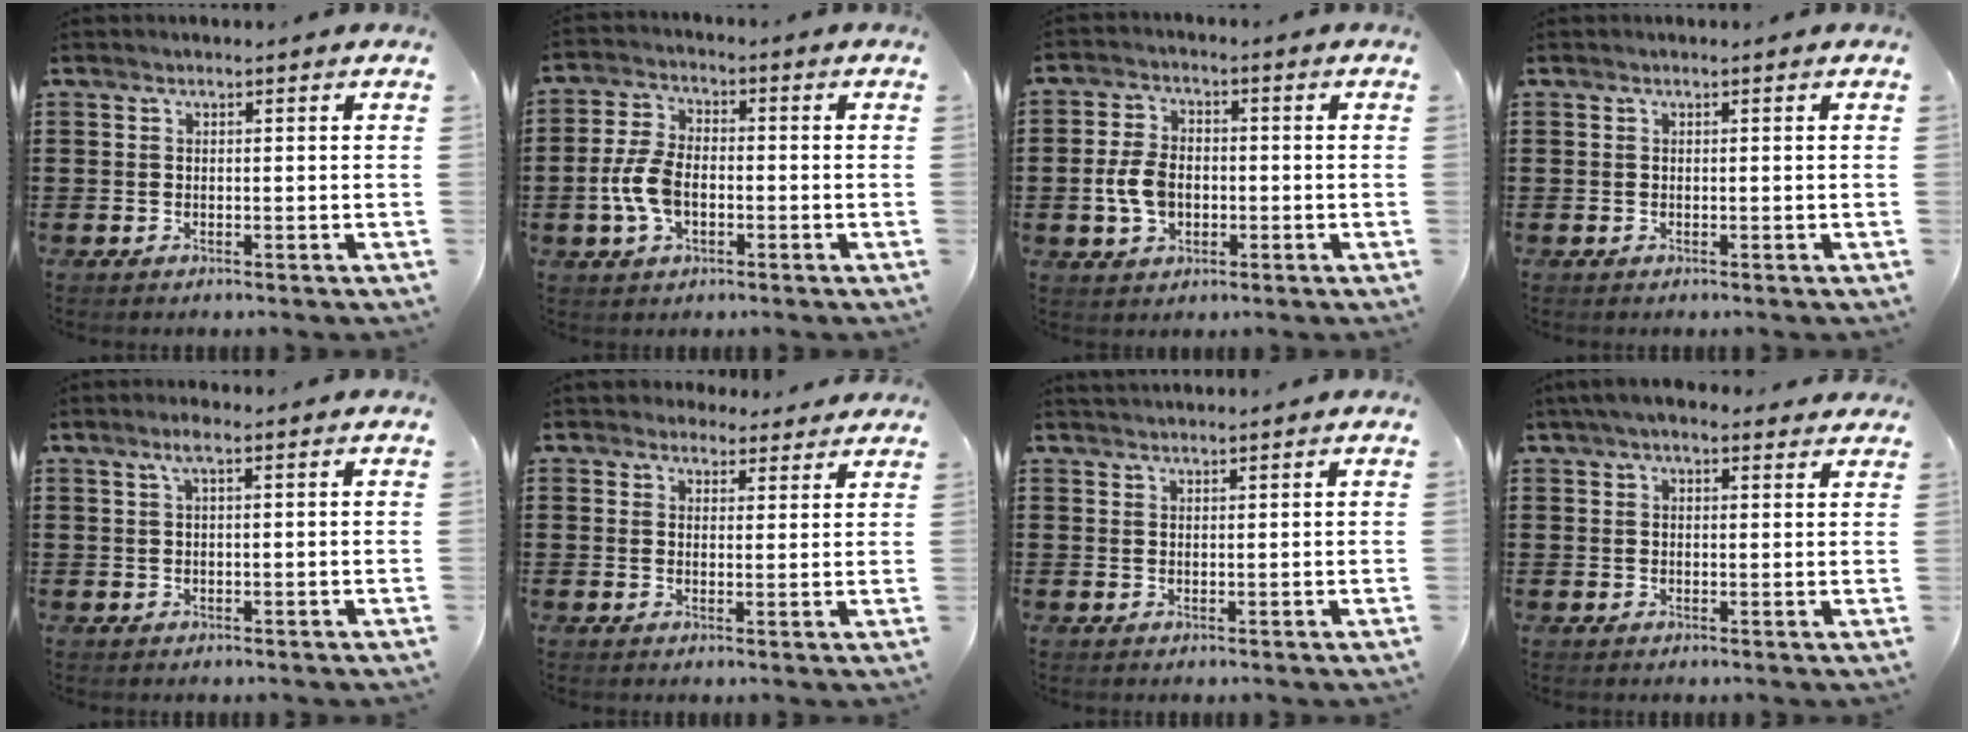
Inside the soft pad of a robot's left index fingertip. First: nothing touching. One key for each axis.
{"total": 6.9, "fx": -1.5, "fy": 3.9, "fz": 5.5, "tx": -0.136, "ty": -0.002, "tz": -0.035}
{"total": 5.9, "fx": -0.9, "fy": 4.0, "fz": 4.3, "tx": -0.110, "ty": 0.001, "tz": -0.022}
{"total": 0.0}
{"total": 2.2, "fx": 0.9, "fy": 0.3, "fz": 2.0, "tx": -0.042, "ty": 0.004, "tz": 0.015}
{"total": 3.1, "fx": 2.8, "fy": 1.5, "fz": 0.2, "tx": -0.007, "ty": -0.001, "tz": 0.051}
{"total": 1.1, "fx": 1.1, "fy": 0.0, "fz": 0.1, "tx": -0.003, "ty": -0.001, "tz": 0.022}
{"total": 4.0, "fx": 3.0, "fy": 1.4, "fz": 2.2, "tx": -0.051, "ty": 0.005, "tz": 0.054}